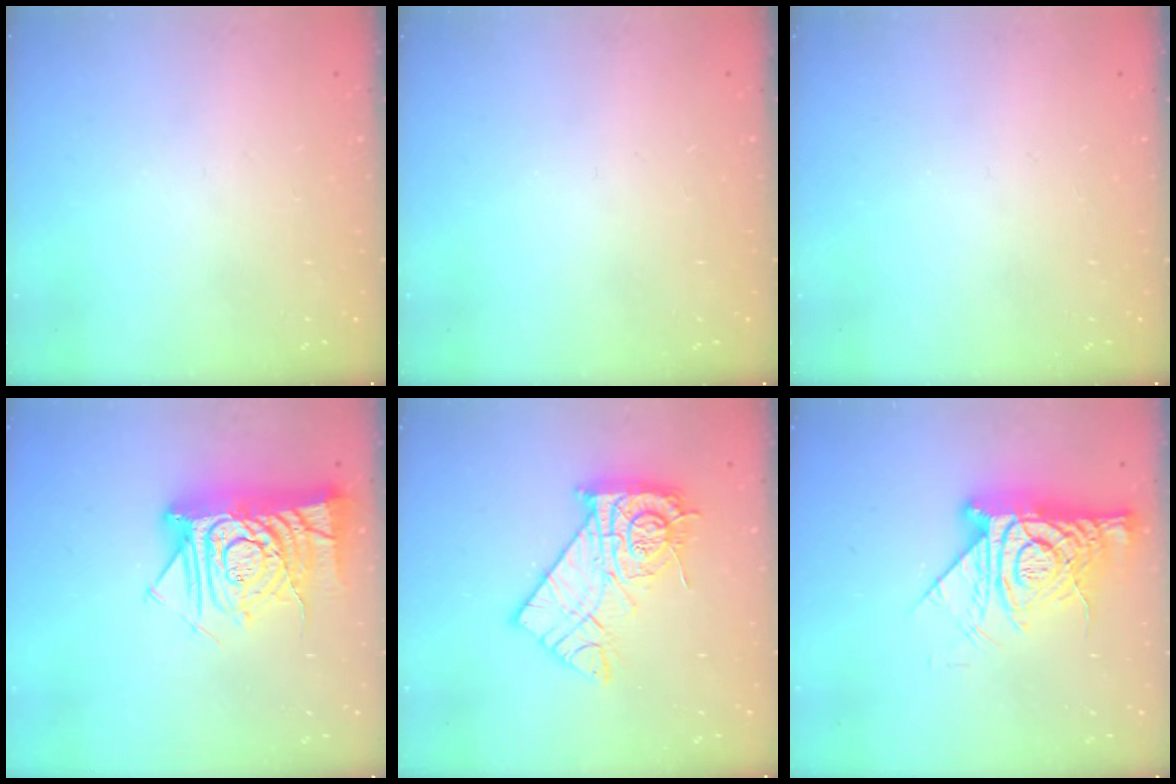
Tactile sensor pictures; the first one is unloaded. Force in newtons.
{"total": 0.0}
{"total": 0.0}
{"total": 19.5, "press": 19.4, "slide": 1.6}
{"total": 15.2, "press": 15.1, "slide": 1.6}
{"total": 15.0, "press": 15.0, "slide": 1.3}